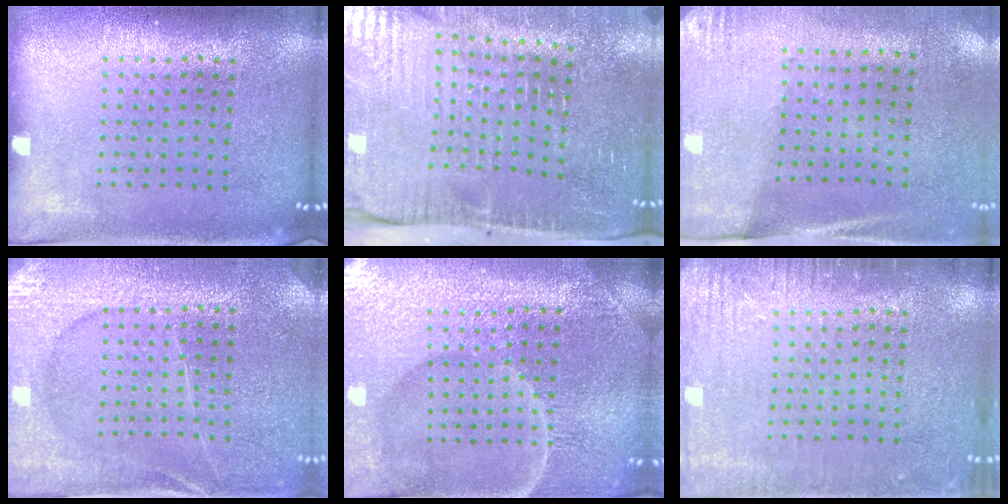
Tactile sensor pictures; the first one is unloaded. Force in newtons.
{"total": 4.8, "press": 4.3, "slide": 2.1}
{"total": 2.7, "press": 2.4, "slide": 1.4}
{"total": 3.1, "press": 3.1, "slide": 0.6}
{"total": 5.6, "press": 5.2, "slide": 2.1}
{"total": 2.8, "press": 2.8, "slide": 0.4}